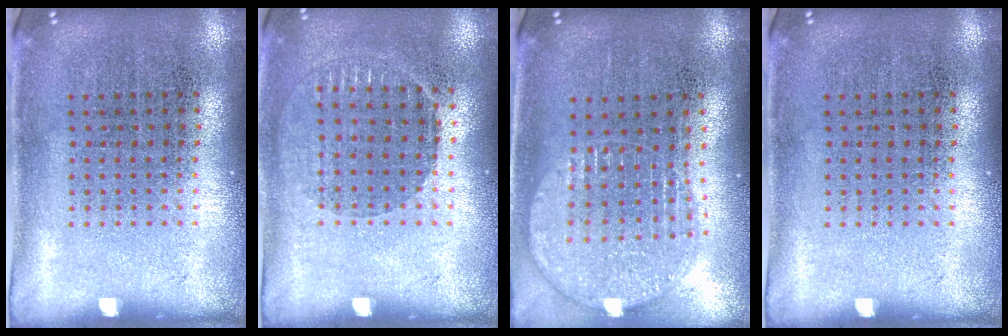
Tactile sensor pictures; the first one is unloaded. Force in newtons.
{"total": 0.9, "press": 0.8, "slide": 0.4}
{"total": 1.5, "press": 1.4, "slide": 0.6}
{"total": 0.0}